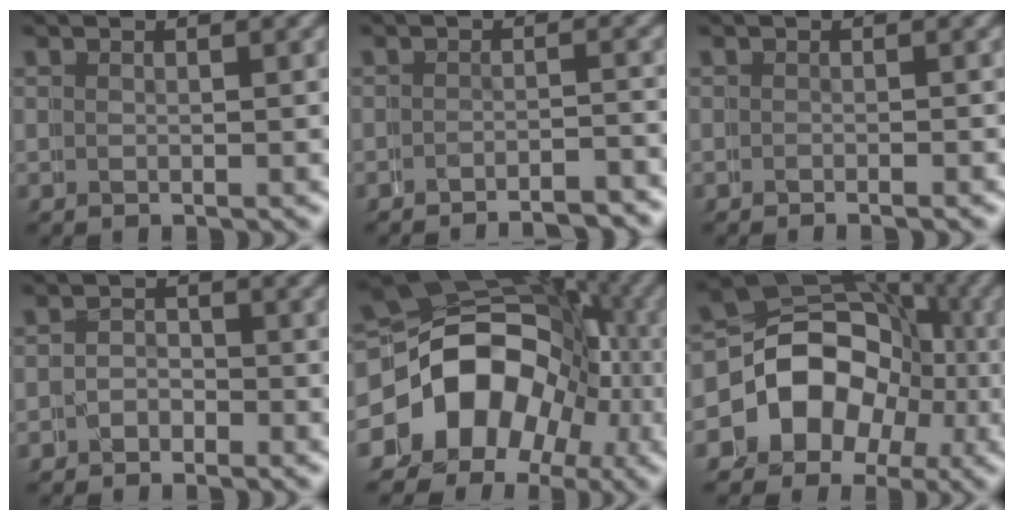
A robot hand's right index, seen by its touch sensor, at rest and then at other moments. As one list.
[{"total": 5.2, "force": [-5.0, 0.9, 1.1], "torque": [-0.013, -0.007, -0.082]}, {"total": 1.1, "force": [-0.8, 0.3, 0.6], "torque": [-0.008, 0.002, -0.018]}, {"total": 2.0, "force": [-1.2, 0.5, -1.5], "torque": [0.025, -0.007, -0.027]}, {"total": 17.7, "force": [-0.8, 15.0, 9.4], "torque": [-0.191, -0.043, -0.015]}, {"total": 13.8, "force": [-0.5, 12.3, 6.2], "torque": [-0.141, -0.023, -0.015]}]